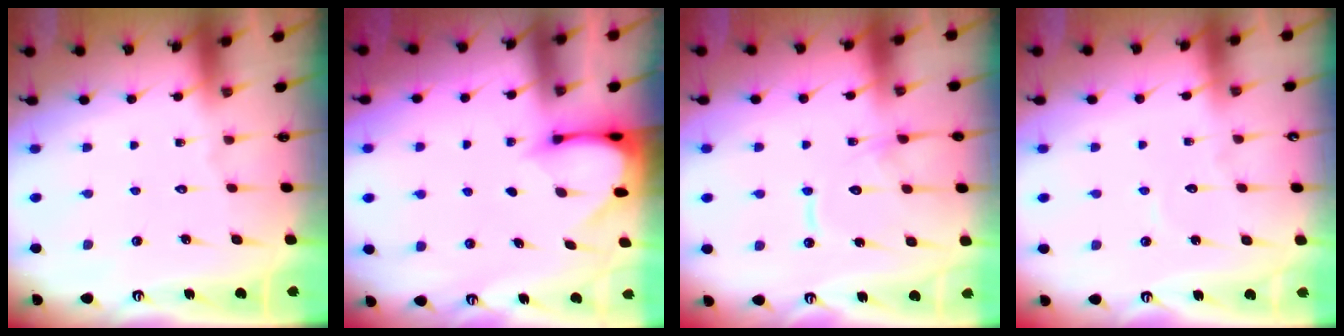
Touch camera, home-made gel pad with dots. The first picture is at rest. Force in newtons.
{"total": 2.9, "press": 2.9, "slide": 0.3}
{"total": 12.3, "press": 12.3, "slide": 1.2}
{"total": 3.5, "press": 3.5, "slide": 0.3}